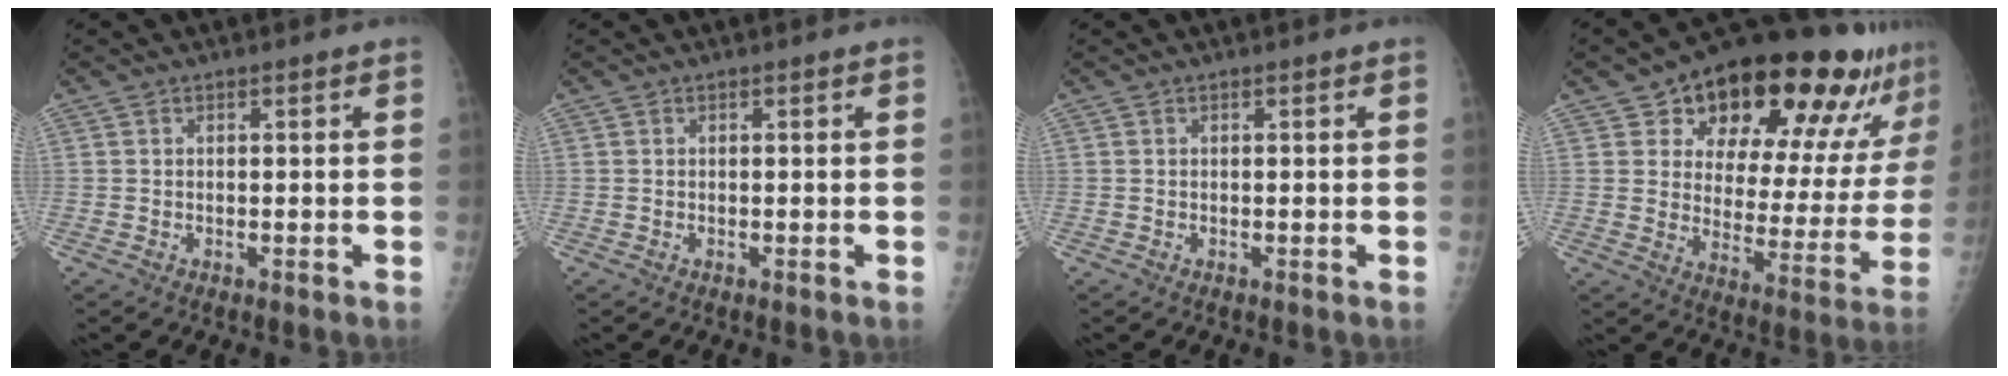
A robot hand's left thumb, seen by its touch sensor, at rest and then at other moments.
{"total": 0.0}
{"total": 0.0}
{"total": 25.6, "force": [16.7, 10.7, 16.3], "torque": [-0.203, -0.053, 0.233]}